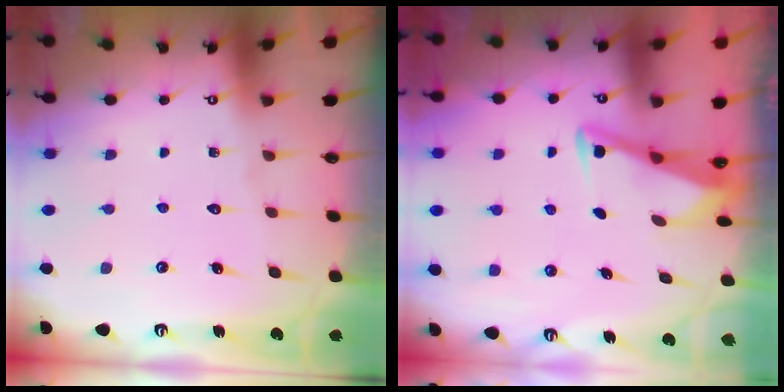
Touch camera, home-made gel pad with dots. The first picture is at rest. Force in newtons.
{"total": 3.4, "press": 3.4, "slide": 0.4}